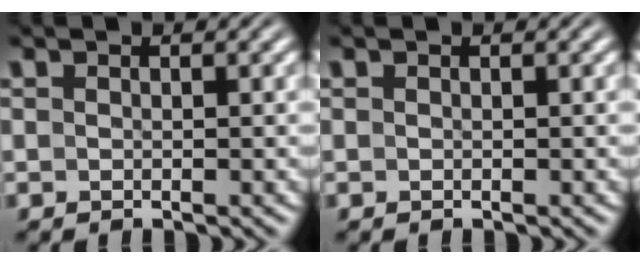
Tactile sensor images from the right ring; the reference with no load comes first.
{"total": 0.0}